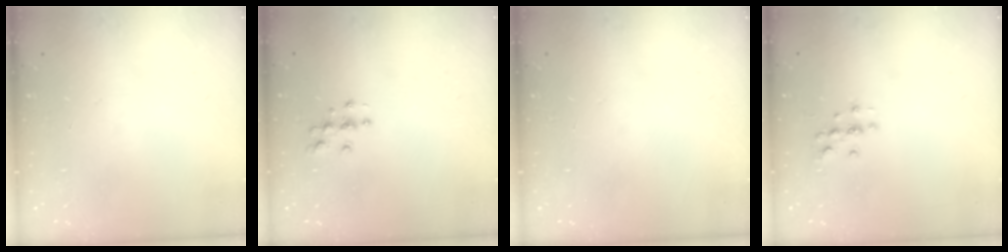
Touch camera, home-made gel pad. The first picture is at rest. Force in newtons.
{"total": 4.1, "press": 4.1, "slide": 0.5}
{"total": 0.0}
{"total": 2.0, "press": 2.0, "slide": 0.2}